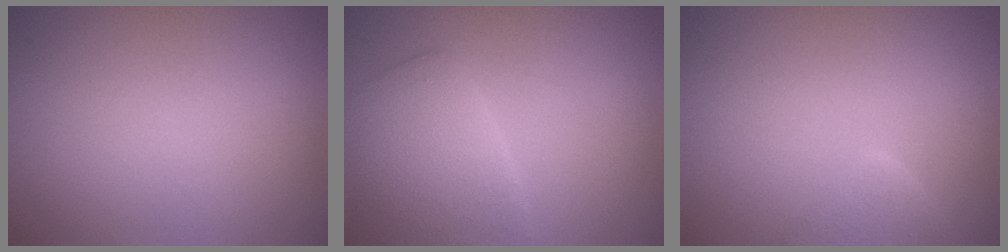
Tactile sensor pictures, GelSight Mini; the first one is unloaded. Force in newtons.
{"total": 4.0, "press": 3.9, "slide": 0.3}
{"total": 2.0, "press": 2.0, "slide": 0.1}